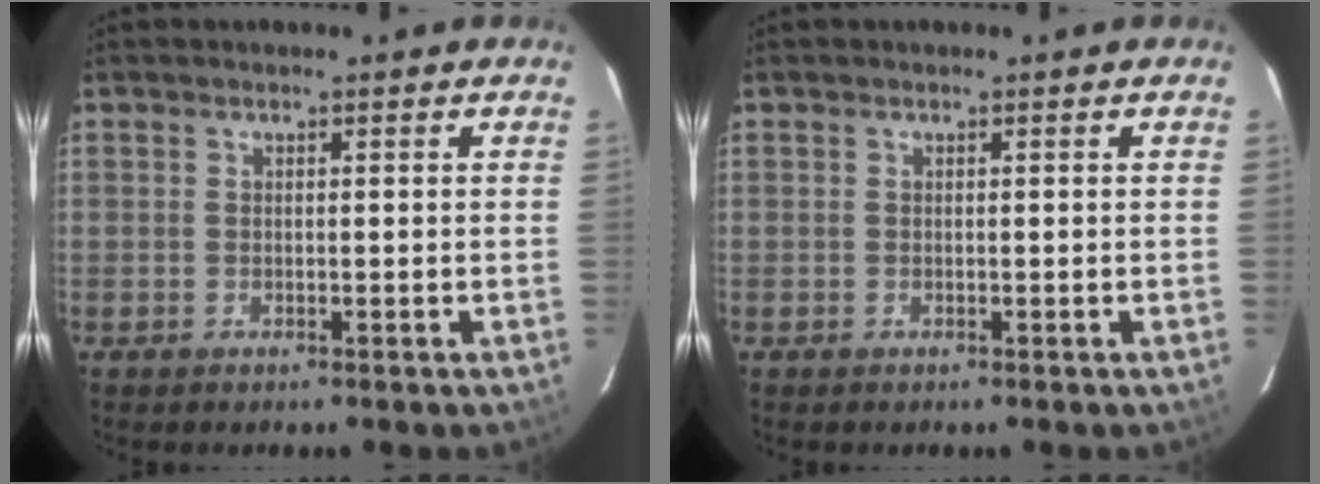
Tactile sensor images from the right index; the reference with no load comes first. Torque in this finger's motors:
{"motor_torque": [0.04, 0.07, 0.01, 0.00]}